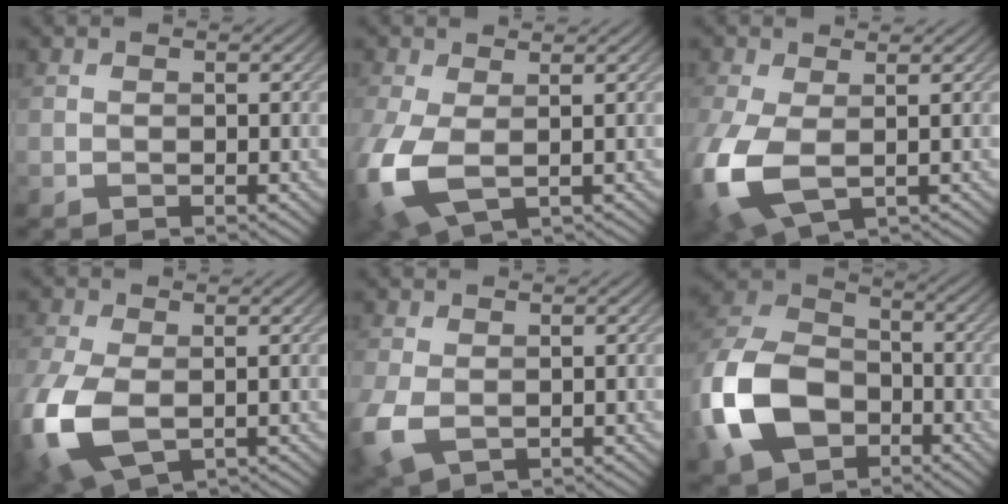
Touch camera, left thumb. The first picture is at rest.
{"total": 8.7, "force": [-1.2, 4.9, 7.2], "torque": [-0.202, -0.022, -0.019]}
{"total": 9.8, "force": [-1.6, 5.6, 7.9], "torque": [-0.225, -0.023, -0.024]}
{"total": 10.8, "force": [-2.3, 6.4, 8.4], "torque": [-0.234, -0.025, -0.038]}
{"total": 5.2, "force": [-1.0, 3.3, 3.9], "torque": [-0.110, -0.014, -0.019]}
{"total": 14.5, "force": [-5.2, 10.2, 8.9], "torque": [-0.229, -0.022, -0.114]}